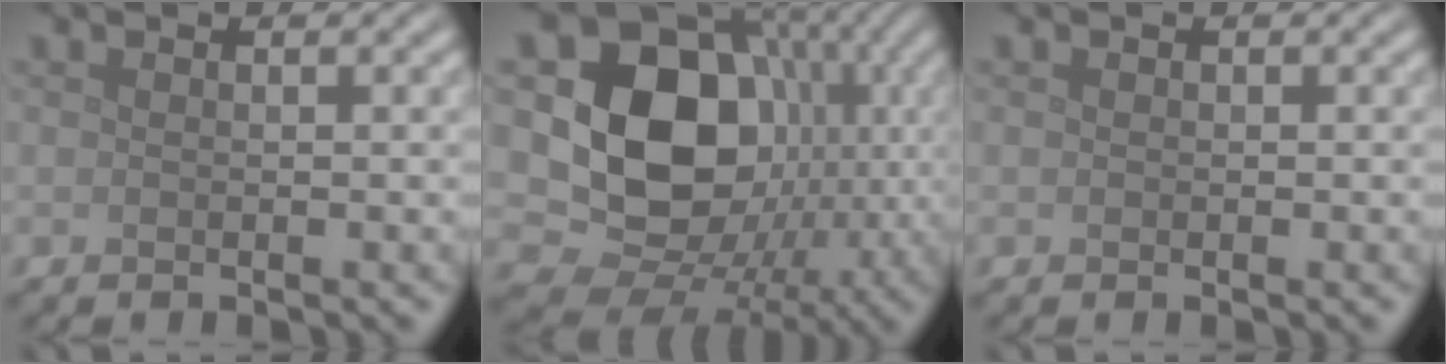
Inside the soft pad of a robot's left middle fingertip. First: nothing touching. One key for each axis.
{"total": 13.9, "fx": 0.4, "fy": 11.5, "fz": 7.9, "tx": -0.116, "ty": -0.007, "tz": -0.003}
{"total": 0.0}